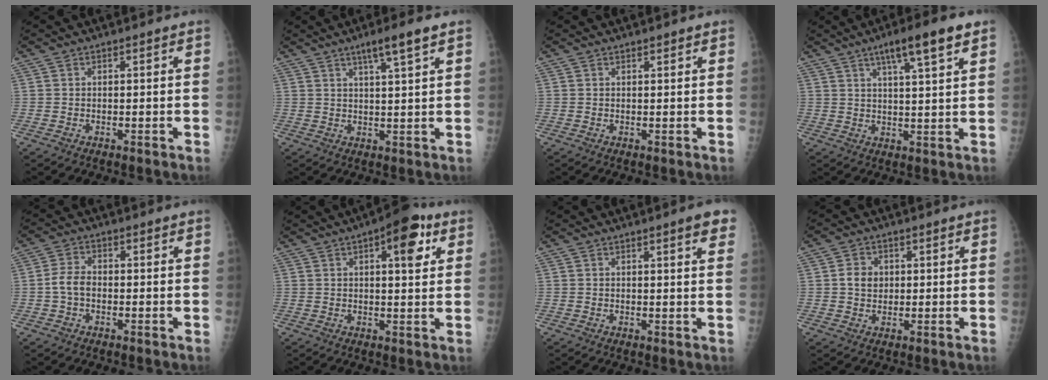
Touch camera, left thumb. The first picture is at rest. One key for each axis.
{"total": 5.8, "fx": 3.5, "fy": 0.1, "fz": 4.6, "tx": -0.080, "ty": -0.012, "tz": 0.061}
{"total": 0.7, "fx": 0.6, "fy": 0.2, "fz": 0.3, "tx": -0.005, "ty": -0.003, "tz": 0.008}
{"total": 9.4, "fx": 5.4, "fy": 1.2, "fz": 7.6, "tx": -0.117, "ty": -0.014, "tz": 0.084}
{"total": 3.8, "fx": -0.7, "fy": 2.6, "fz": 2.7, "tx": -0.051, "ty": 0.011, "tz": -0.018}
{"total": 9.1, "fx": 3.8, "fy": 3.4, "fz": 7.5, "tx": -0.080, "ty": -0.005, "tz": 0.047}
{"total": 4.1, "fx": 2.4, "fy": 0.5, "fz": 3.3, "tx": -0.032, "ty": -0.006, "tz": 0.026}
{"total": 3.9, "fx": 0.6, "fy": 3.3, "fz": 2.0, "tx": -0.017, "ty": 0.001, "tz": 0.010}